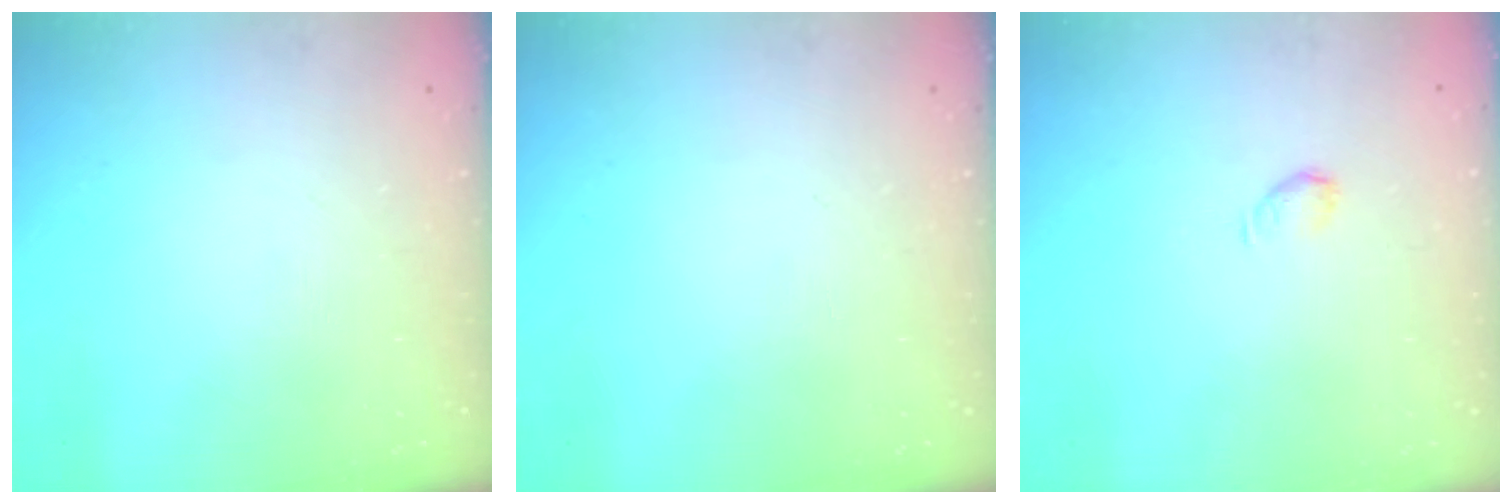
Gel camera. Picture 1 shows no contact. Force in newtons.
{"total": 0.0}
{"total": 3.2, "press": 3.1, "slide": 0.6}